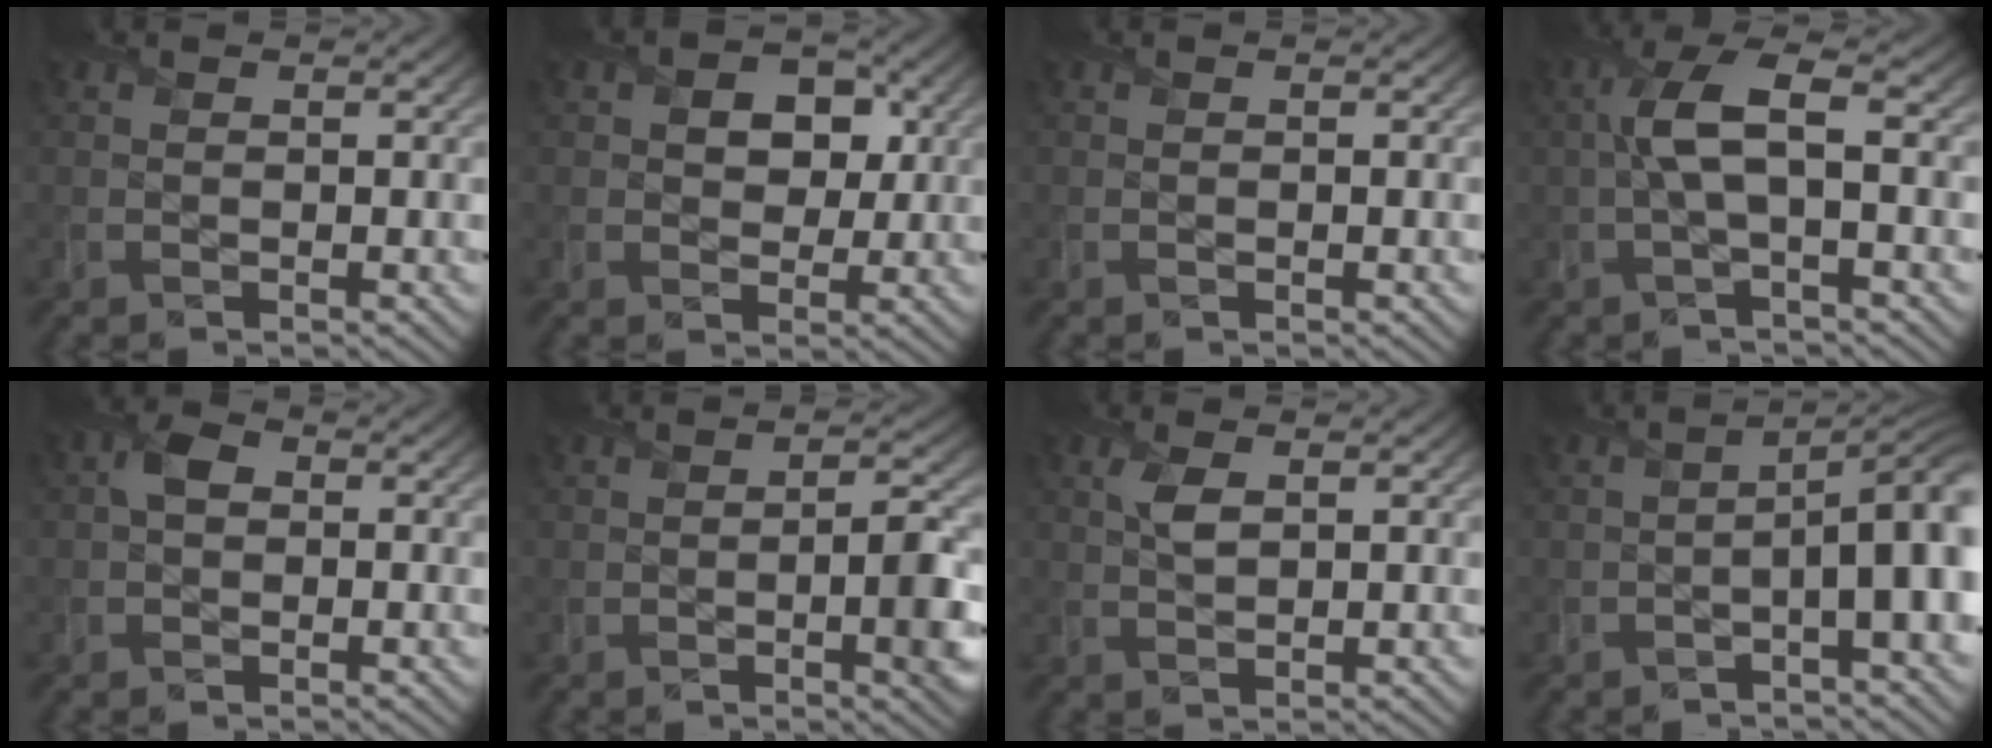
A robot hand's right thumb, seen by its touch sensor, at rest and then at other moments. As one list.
[{"total": 5.2, "force": [1.4, 3.9, 3.1], "torque": [-0.047, 0.001, 0.011]}, {"total": 0.0}, {"total": 5.6, "force": [0.1, 1.5, 5.5], "torque": [-0.117, 0.019, -0.005]}, {"total": 2.3, "force": [0.0, 1.8, 1.4], "torque": [-0.029, 0.004, -0.007]}, {"total": 4.2, "force": [-0.8, 1.2, 4.0], "torque": [-0.062, -0.002, -0.011]}, {"total": 2.2, "force": [0.9, 1.0, 1.8], "torque": [-0.044, 0.002, 0.019]}, {"total": 6.7, "force": [-1.8, 1.8, 6.2], "torque": [-0.084, 0.009, -0.033]}]